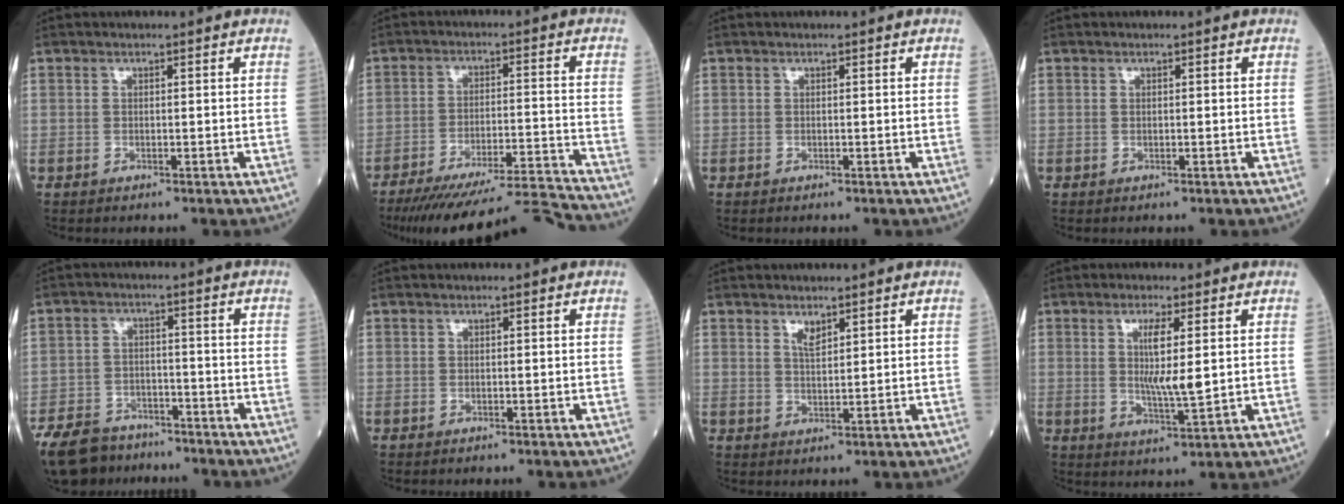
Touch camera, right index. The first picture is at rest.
{"total": 16.9, "force": [-15.9, -0.7, 5.6], "torque": [-0.083, -0.004, -0.236]}
{"total": 0.0}
{"total": 0.0}
{"total": 12.2, "force": [-9.8, 6.1, 3.9], "torque": [-0.085, 0.000, -0.151]}
{"total": 0.0}
{"total": 2.0, "force": [1.5, 0.7, 1.3], "torque": [-0.025, -0.004, 0.031]}
{"total": 6.9, "force": [1.3, 0.4, 6.8], "torque": [-0.128, -0.013, 0.025]}